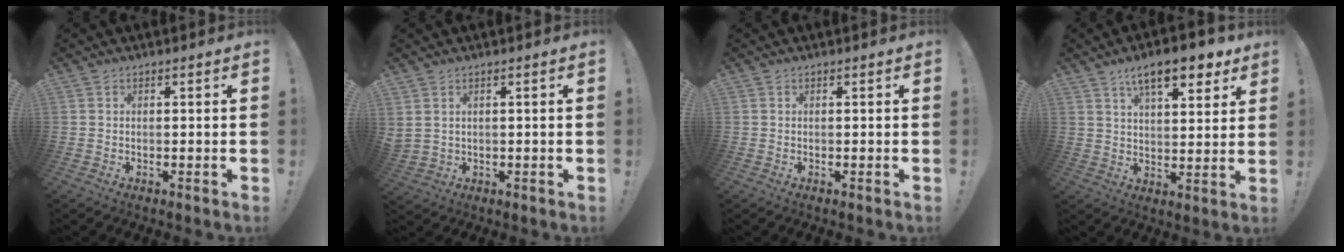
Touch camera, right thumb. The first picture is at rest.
{"total": 2.3, "force": [1.4, 0.8, 1.7], "torque": [-0.035, -0.005, 0.027]}
{"total": 0.0}
{"total": 12.8, "force": [7.8, 4.2, 9.3], "torque": [-0.133, -0.040, 0.128]}